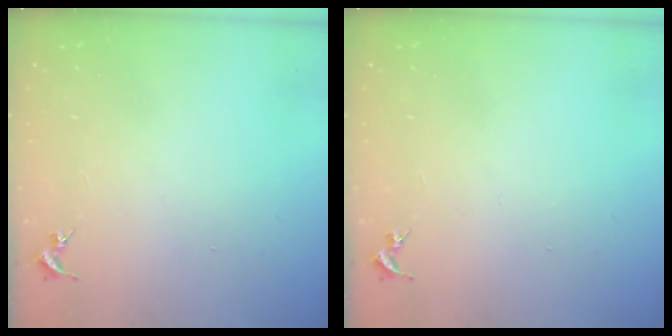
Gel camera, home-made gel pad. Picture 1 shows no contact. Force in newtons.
{"total": 0.0}